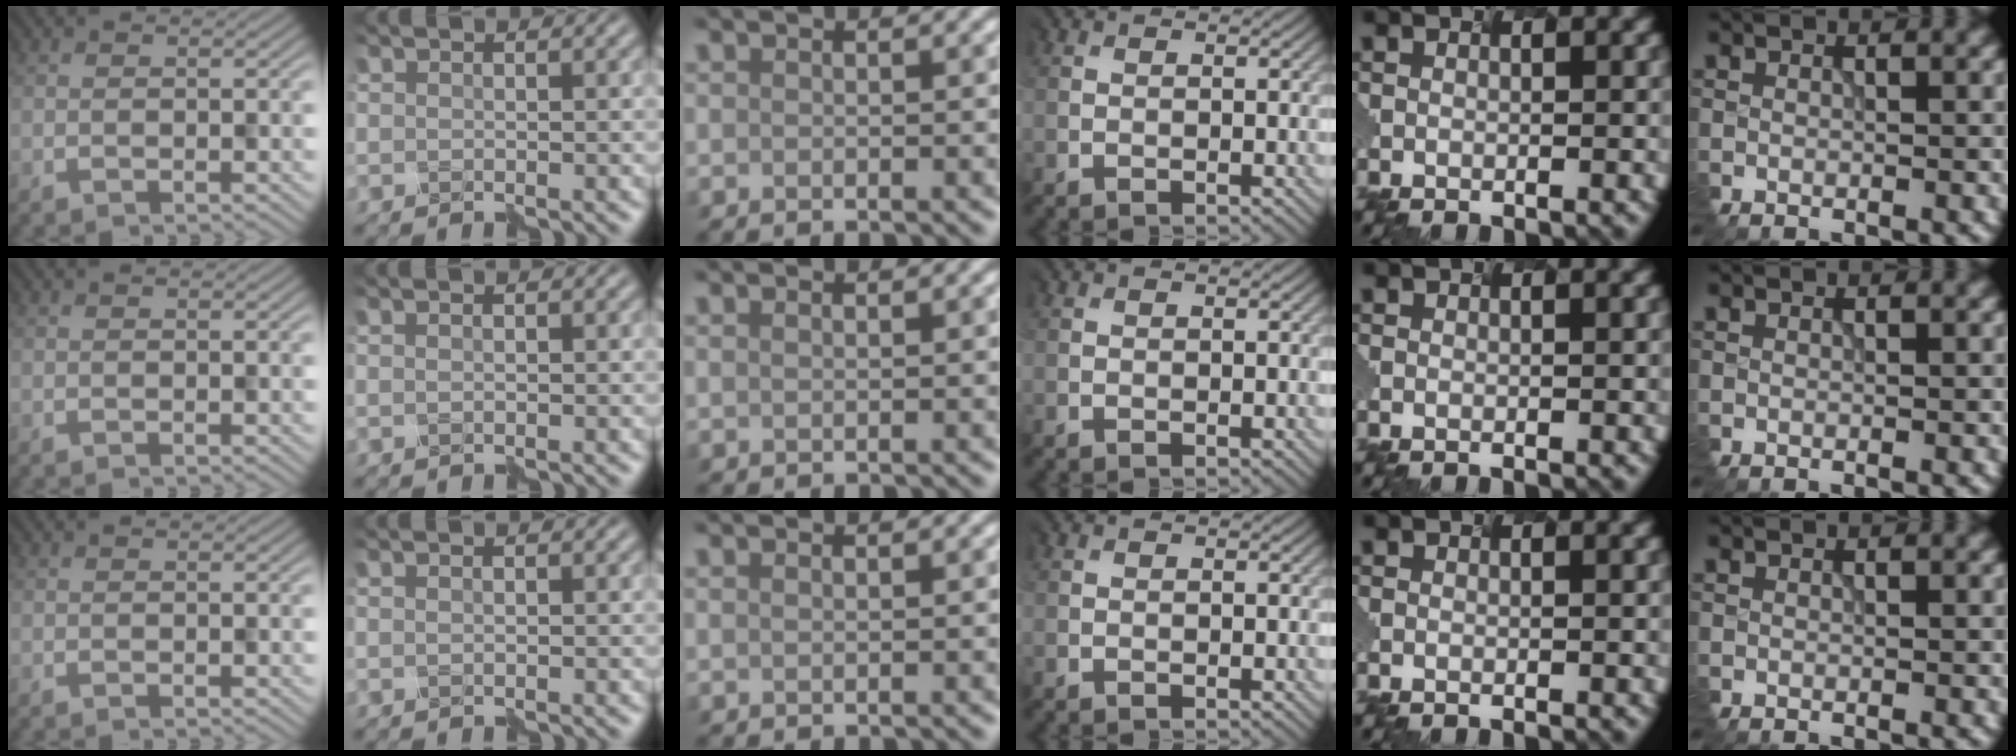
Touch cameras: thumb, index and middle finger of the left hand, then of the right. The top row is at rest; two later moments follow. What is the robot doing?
{"motion": "assemble", "object": "hinged jar"}